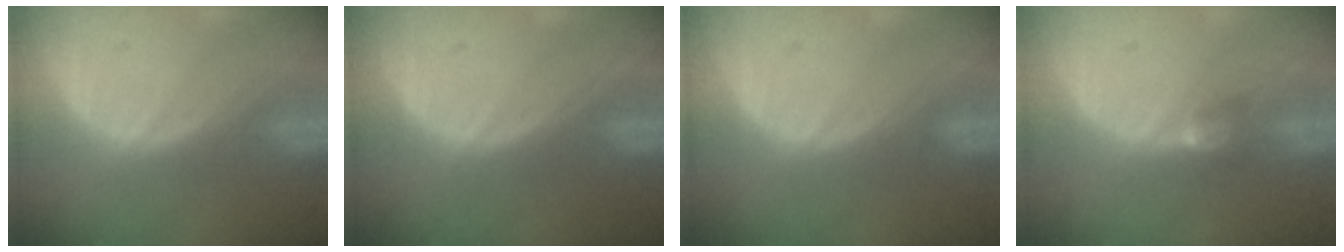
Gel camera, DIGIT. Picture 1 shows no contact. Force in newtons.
{"total": 0.0}
{"total": 0.6, "press": 0.6, "slide": 0.2}
{"total": 2.7, "press": 2.5, "slide": 0.9}